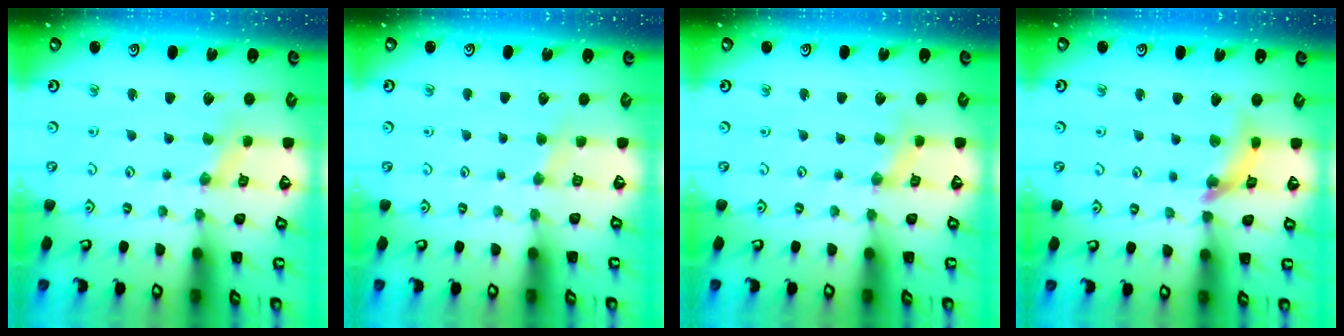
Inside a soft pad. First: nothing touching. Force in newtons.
{"total": 2.9, "press": 2.8, "slide": 0.4}
{"total": 1.3, "press": 1.3, "slide": 0.3}
{"total": 10.3, "press": 10.2, "slide": 1.2}